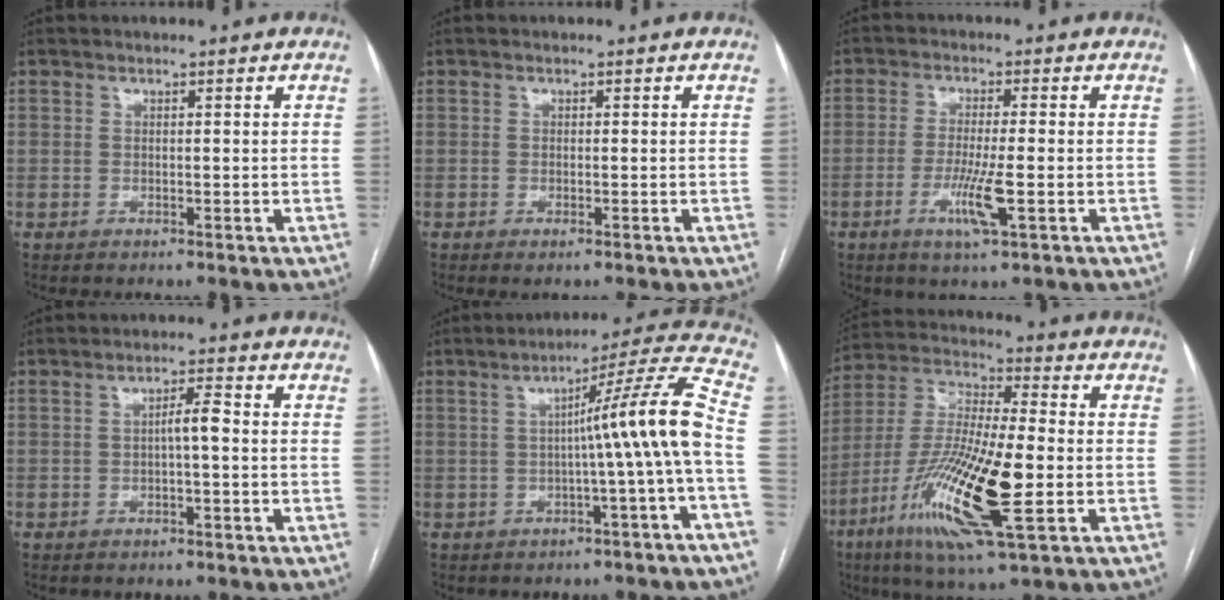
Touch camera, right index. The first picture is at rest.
{"total": 0.8, "force": [-0.5, 0.1, 0.6], "torque": [-0.012, -0.002, -0.006]}
{"total": 6.4, "force": [-2.2, 0.1, 6.0], "torque": [-0.116, -0.014, -0.040]}
{"total": 2.8, "force": [-0.3, 0.3, 2.8], "torque": [-0.046, 0.005, -0.005]}
{"total": 11.1, "force": [-1.4, -2.1, 10.8], "torque": [-0.146, 0.020, -0.021]}
{"total": 18.7, "force": [-6.1, 3.2, 17.4], "torque": [-0.360, -0.021, -0.106]}